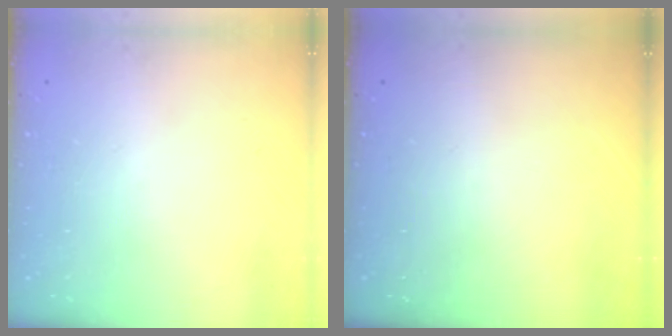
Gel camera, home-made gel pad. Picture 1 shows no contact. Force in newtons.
{"total": 0.0}